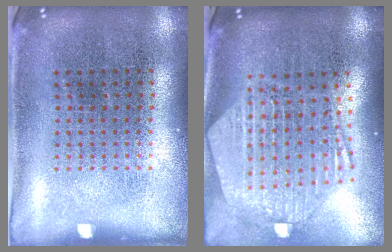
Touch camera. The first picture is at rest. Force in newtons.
{"total": 2.6, "press": 2.2, "slide": 1.5}